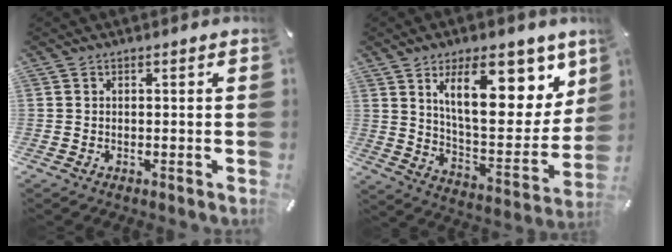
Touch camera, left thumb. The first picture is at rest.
{"total": 21.0, "force": [10.9, 9.5, 15.3], "torque": [-0.220, -0.054, 0.177]}